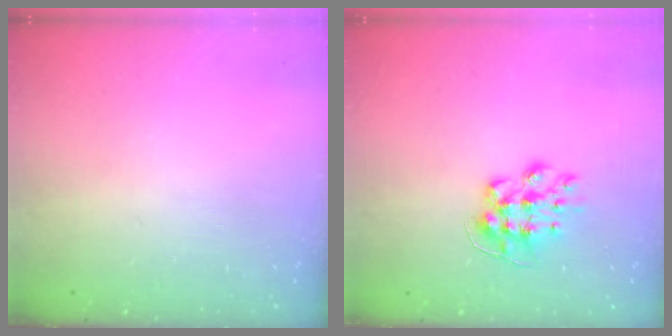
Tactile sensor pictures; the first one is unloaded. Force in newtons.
{"total": 9.2, "press": 9.2, "slide": 0.2}